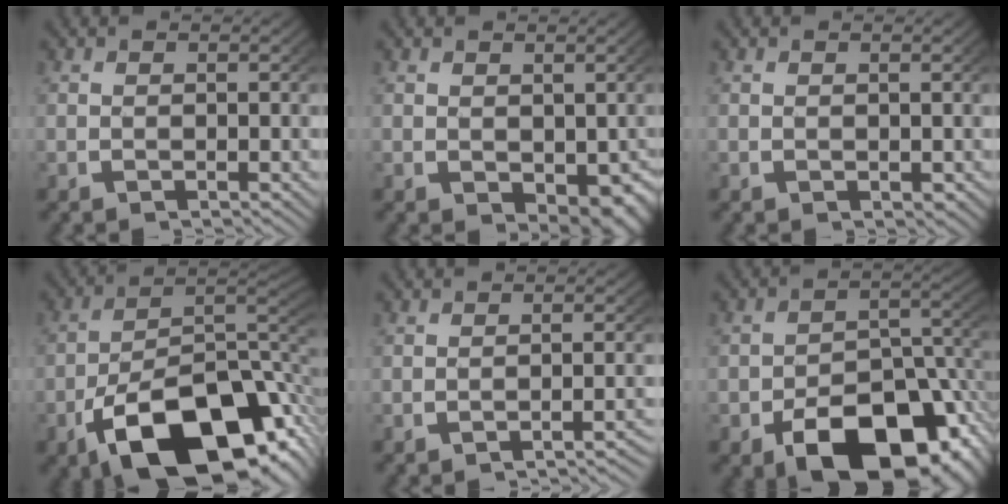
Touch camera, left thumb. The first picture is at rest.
{"total": 3.6, "force": [-0.3, 2.4, 2.6], "torque": [-0.034, -0.025, 0.016]}
{"total": 0.7, "force": [0.1, 0.6, 0.3], "torque": [-0.003, -0.009, 0.008]}
{"total": 18.1, "force": [-6.1, 10.6, 13.4], "torque": [-0.221, -0.058, -0.070]}
{"total": 2.4, "force": [-2.1, 0.0, 1.2], "torque": [-0.022, 0.004, -0.031]}
{"total": 13.0, "force": [-5.3, 7.4, 9.2], "torque": [-0.126, -0.035, -0.061]}